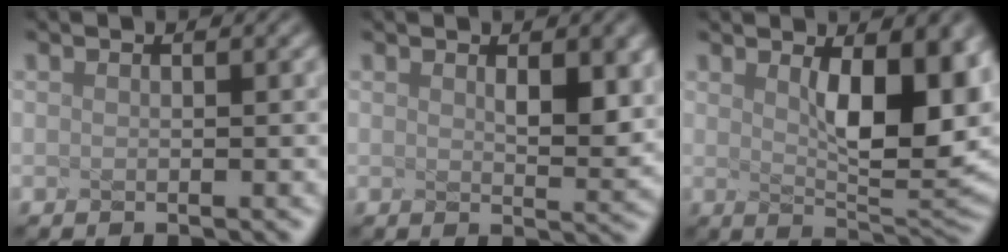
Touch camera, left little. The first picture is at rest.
{"total": 2.5, "force": [0.7, 0.4, 2.4], "torque": [-0.056, -0.008, 0.048]}
{"total": 7.6, "force": [1.3, 2.0, 7.3], "torque": [-0.132, -0.010, 0.059]}